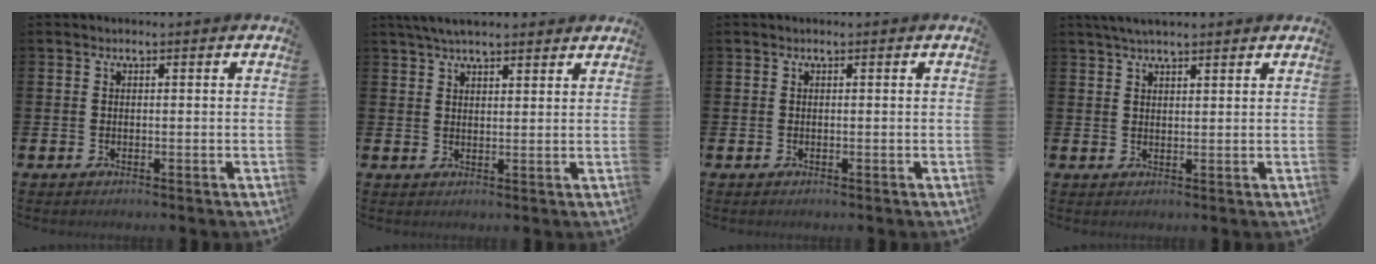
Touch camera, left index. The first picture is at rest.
{"total": 4.3, "force": [3.9, 1.0, 1.5], "torque": [-0.031, -0.008, 0.072]}
{"total": 0.0}
{"total": 3.4, "force": [2.9, 0.7, 1.5], "torque": [-0.028, -0.002, 0.053]}